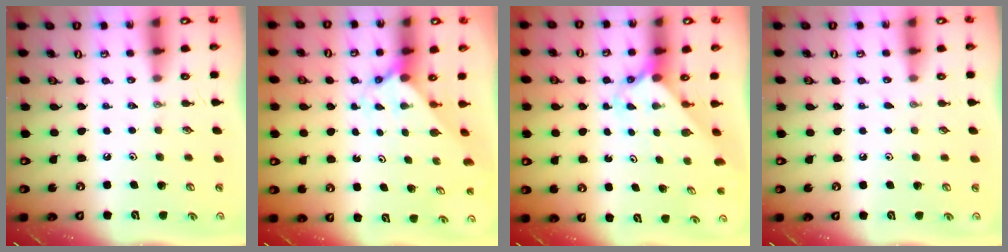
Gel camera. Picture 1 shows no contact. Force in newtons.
{"total": 1.2, "press": 1.2, "slide": 0.1}
{"total": 2.2, "press": 2.2, "slide": 0.2}
{"total": 2.1, "press": 2.1, "slide": 0.3}